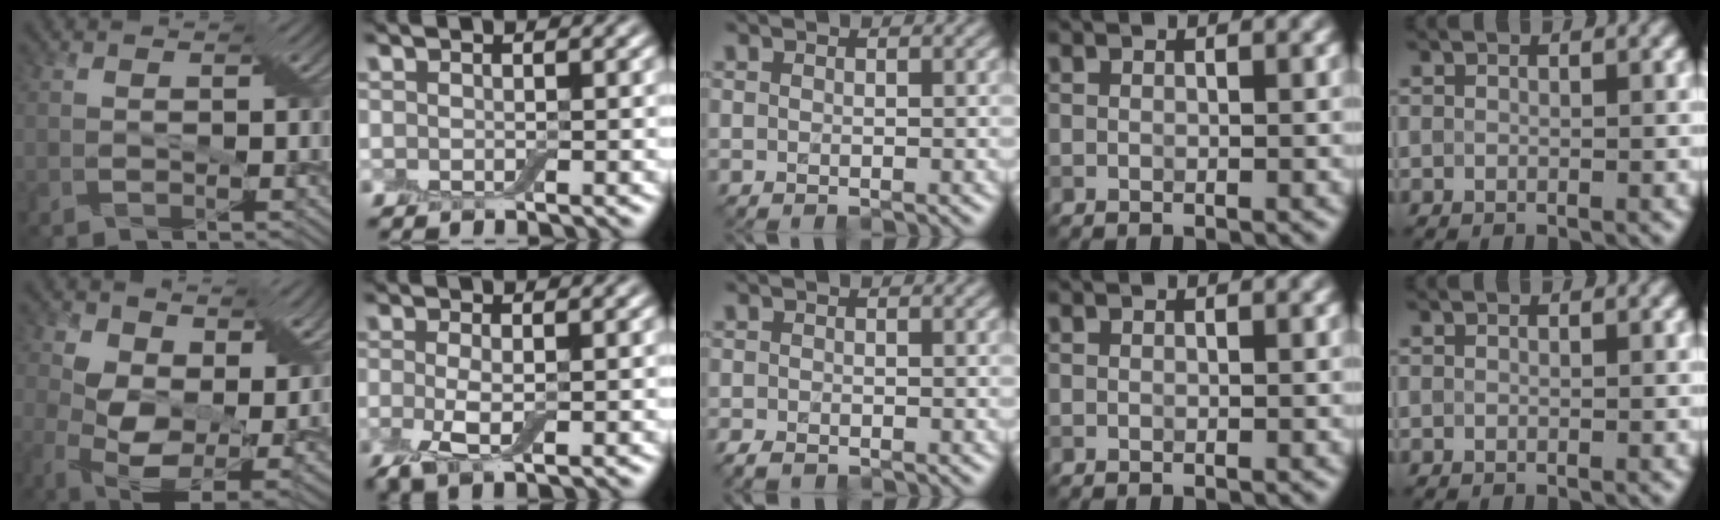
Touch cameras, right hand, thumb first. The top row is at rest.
{"thumb": {"total": 13.4, "force": [3.8, 8.4, 9.7], "torque": [-0.203, -0.029, 0.080]}, "index": {"total": 3.0, "force": [-0.3, 1.2, 2.8], "torque": [-0.068, -0.009, -0.008]}, "middle": {"total": 1.7, "force": [-1.4, 0.6, 0.8], "torque": [-0.020, -0.011, -0.028]}}